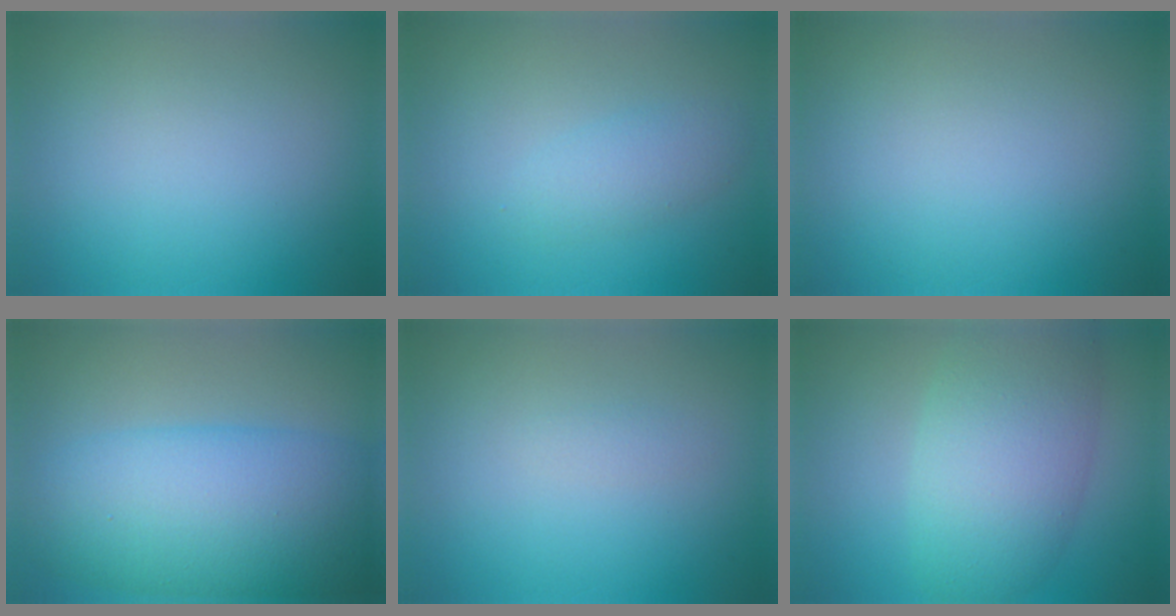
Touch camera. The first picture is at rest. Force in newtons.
{"total": 2.0, "press": 2.0, "slide": 0.1}
{"total": 0.0}
{"total": 10.6, "press": 10.6, "slide": 0.1}
{"total": 0.6, "press": 0.6, "slide": 0.0}
{"total": 8.0, "press": 8.0, "slide": 0.3}